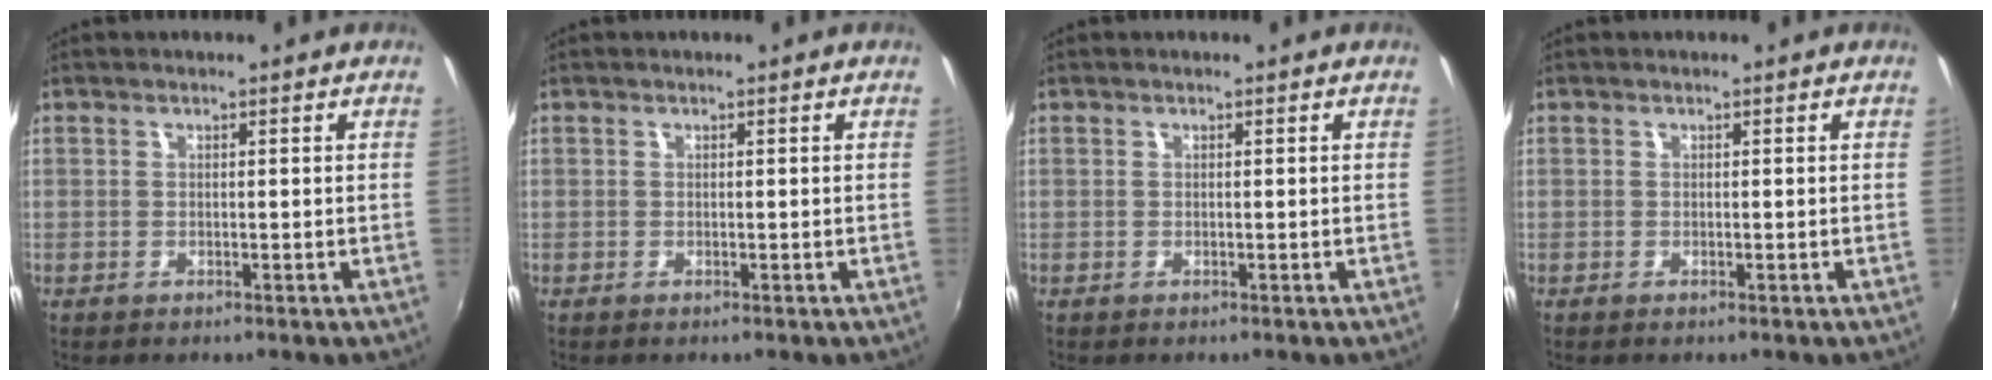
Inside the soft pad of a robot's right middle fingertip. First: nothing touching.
{"total": 0.0}
{"total": 0.0}
{"total": 0.0}